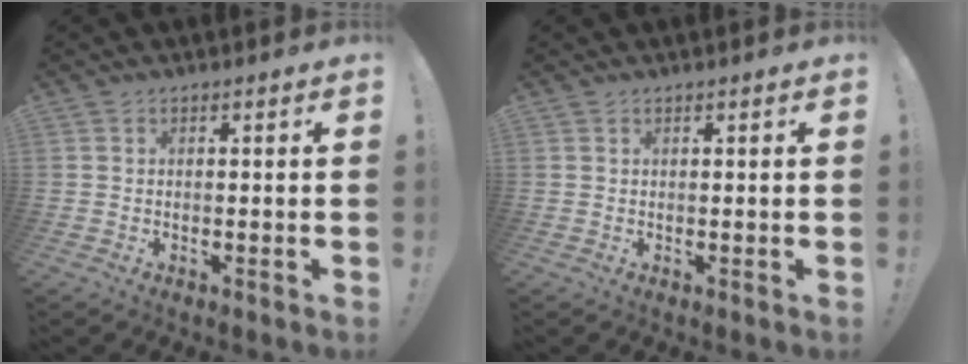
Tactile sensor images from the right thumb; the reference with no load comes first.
{"total": 0.0}